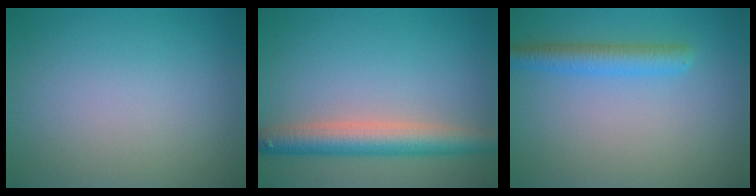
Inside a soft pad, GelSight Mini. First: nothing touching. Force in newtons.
{"total": 4.9, "press": 4.9, "slide": 0.2}
{"total": 2.9, "press": 2.9, "slide": 0.2}